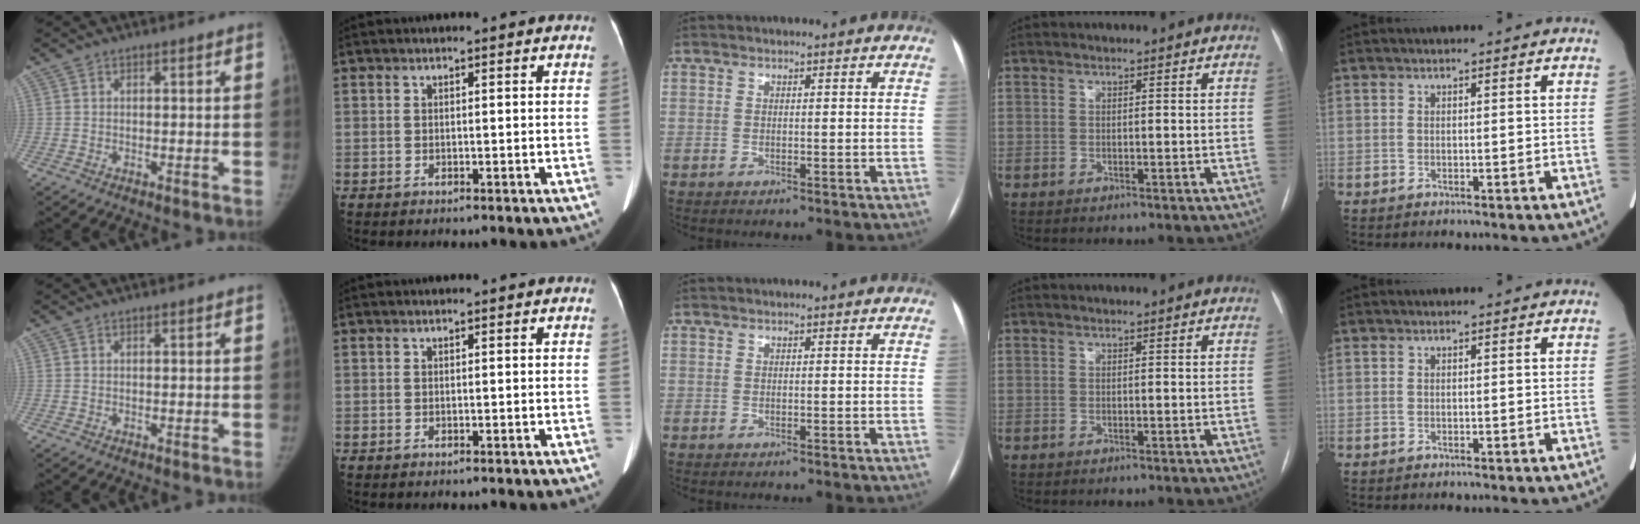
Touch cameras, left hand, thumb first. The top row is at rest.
{}